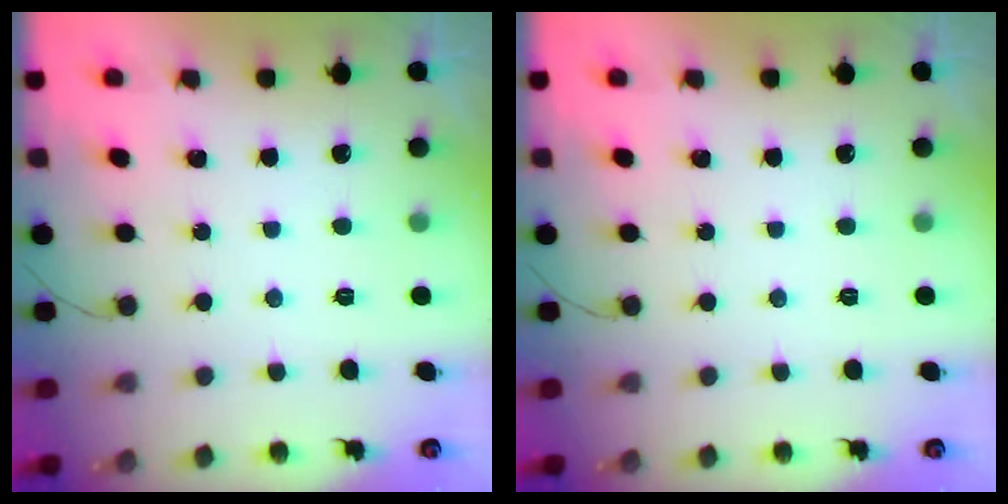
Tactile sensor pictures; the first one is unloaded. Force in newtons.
{"total": 0.0}